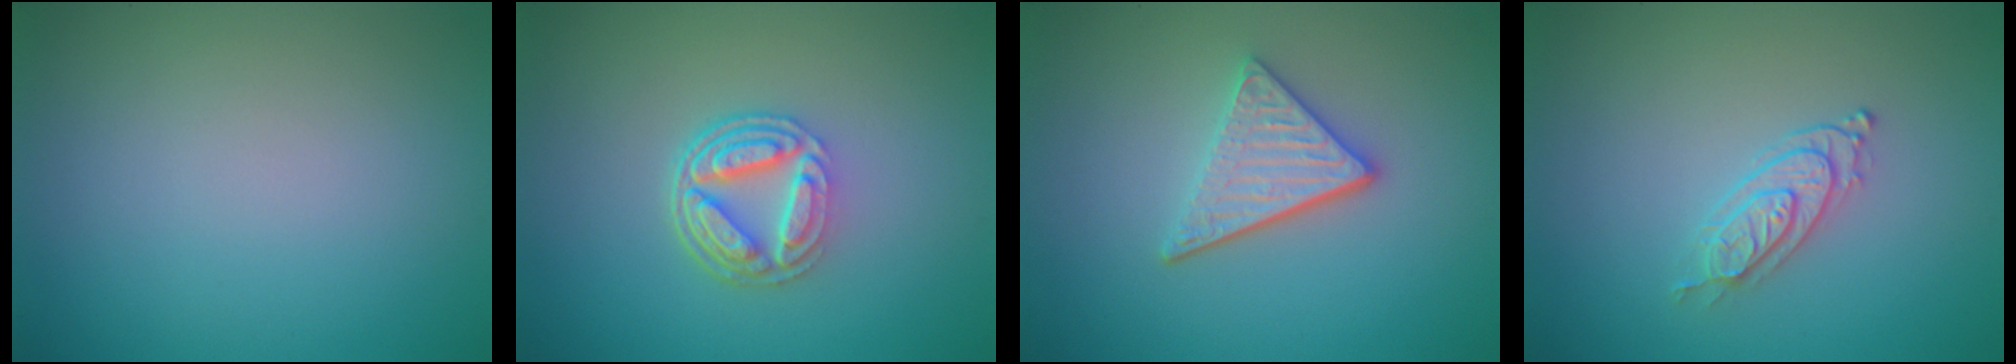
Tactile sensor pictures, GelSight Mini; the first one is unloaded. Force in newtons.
{"total": 5.1, "press": 3.6, "slide": 3.6}
{"total": 3.6, "press": 3.0, "slide": 2.0}
{"total": 2.3, "press": 2.0, "slide": 1.1}